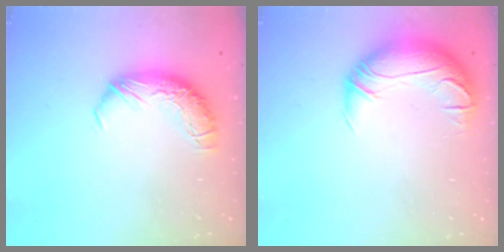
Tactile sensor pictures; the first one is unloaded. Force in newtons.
{"total": 3.0, "press": 1.9, "slide": 2.3}